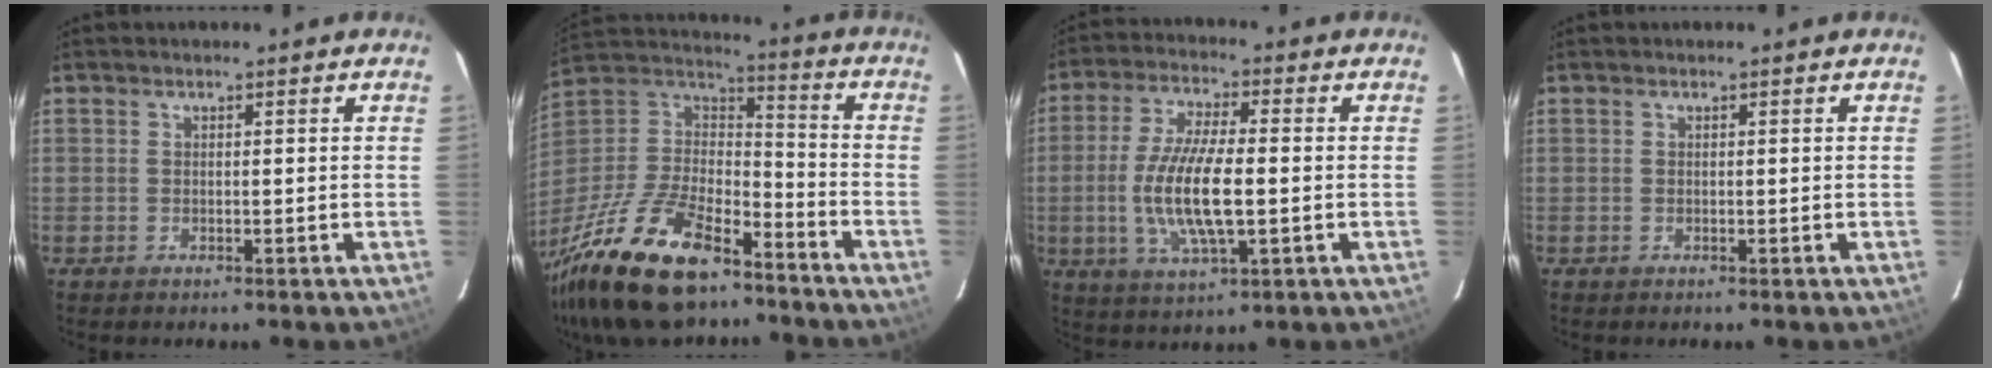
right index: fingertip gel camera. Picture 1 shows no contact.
{"total": 27.9, "force": [-19.6, 11.2, 16.5], "torque": [-0.347, -0.022, -0.332]}
{"total": 12.5, "force": [-1.6, 3.4, 12.0], "torque": [-0.244, -0.007, -0.031]}
{"total": 0.0}